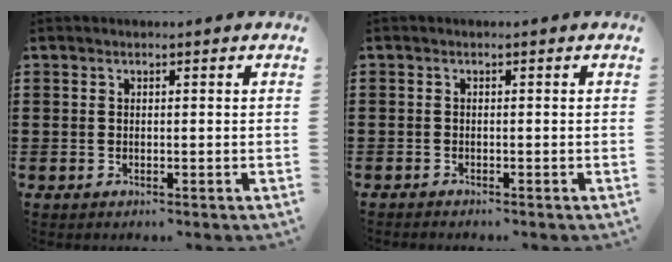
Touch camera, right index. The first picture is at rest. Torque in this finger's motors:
{"motor_torque": [-2.14, 0.00, -1.05, -0.21]}